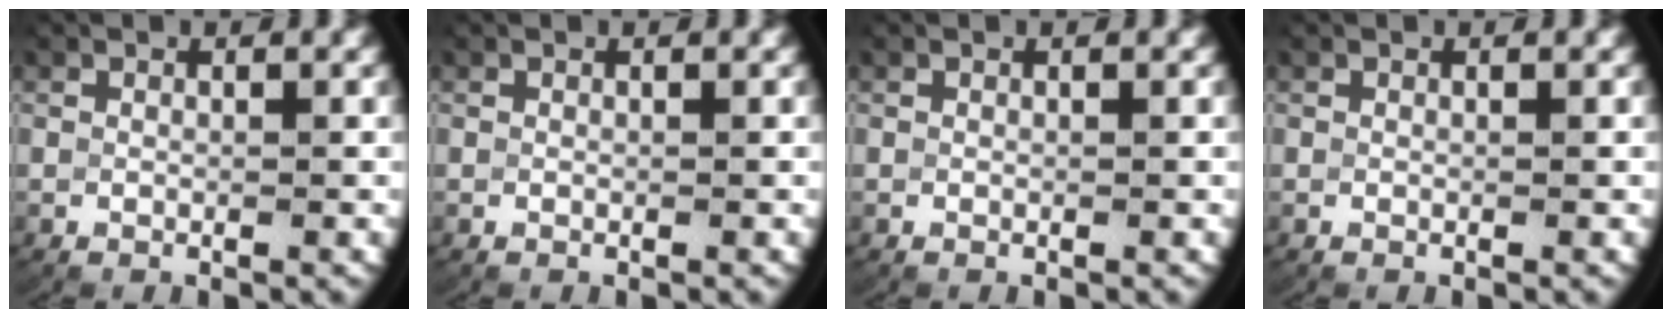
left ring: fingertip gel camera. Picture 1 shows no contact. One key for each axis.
{"total": 0.0}
{"total": 0.0}
{"total": 0.0}